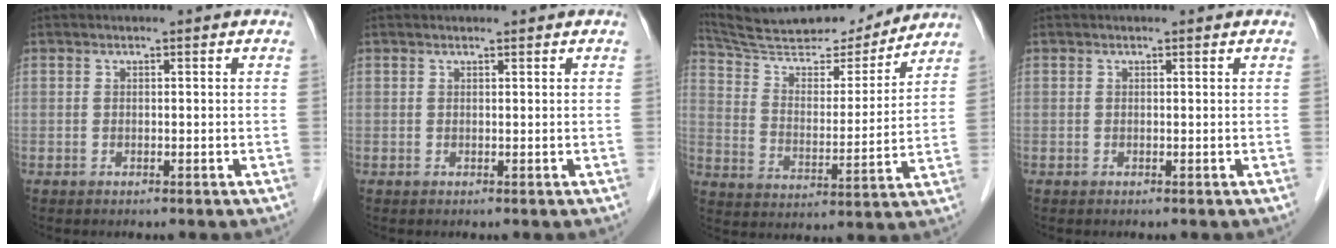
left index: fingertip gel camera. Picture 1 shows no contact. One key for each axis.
{"total": 1.2, "fx": 1.2, "fy": 0.1, "fz": 0.3, "tx": -0.008, "ty": 0.012, "tz": 0.018}
{"total": 21.2, "fx": 19.7, "fy": 3.6, "fz": 6.9, "tx": -0.121, "ty": 0.001, "tz": 0.306}
{"total": 1.3, "fx": 1.2, "fy": 0.2, "fz": 0.3, "tx": -0.010, "ty": 0.013, "tz": 0.013}